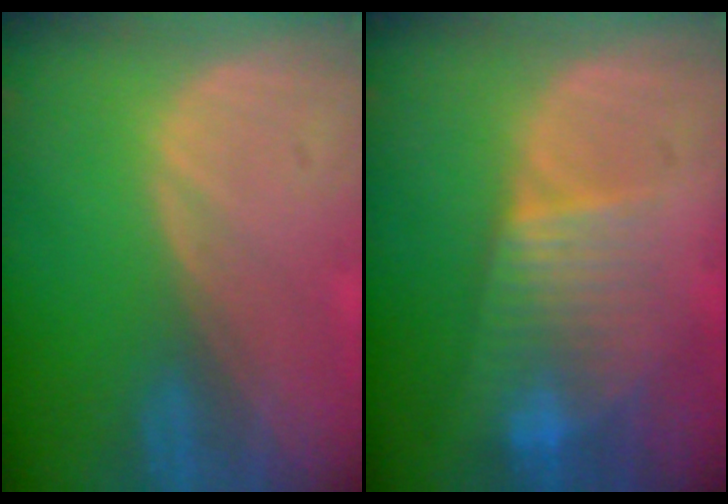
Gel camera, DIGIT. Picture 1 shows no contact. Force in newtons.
{"total": 7.7, "press": 6.8, "slide": 3.6}